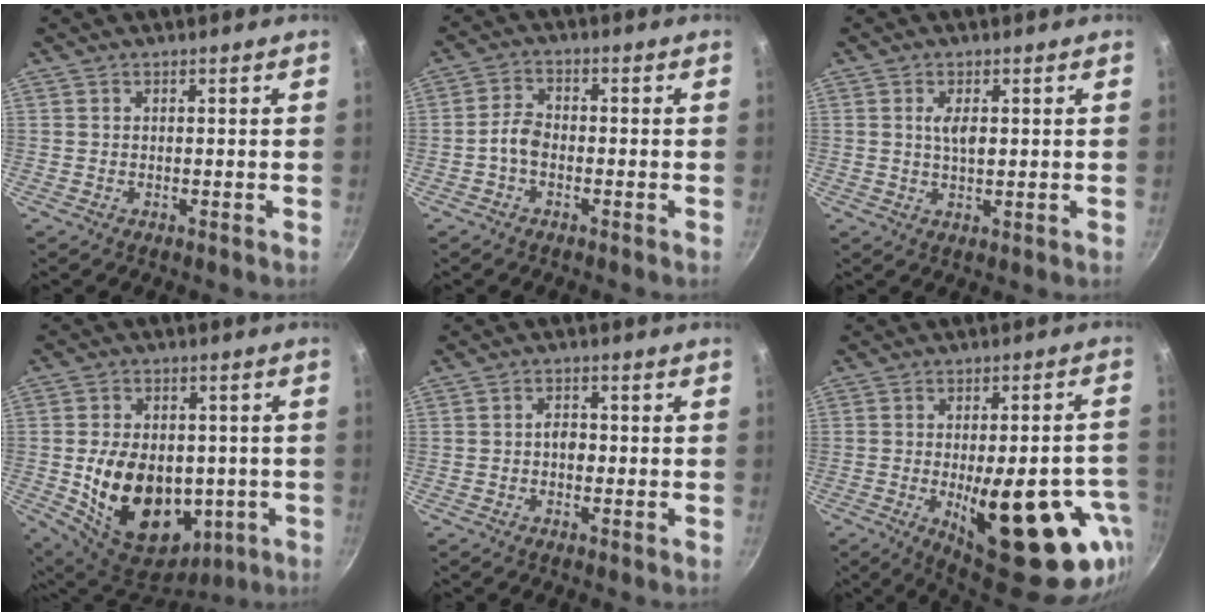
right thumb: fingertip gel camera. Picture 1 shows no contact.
{"total": 3.7, "force": [-1.5, 2.3, 2.5], "torque": [-0.046, 0.024, -0.036]}
{"total": 3.5, "force": [0.7, 1.5, 3.1], "torque": [-0.050, -0.002, 0.013]}
{"total": 20.6, "force": [-2.7, 14.3, 14.5], "torque": [-0.221, -0.001, -0.019]}
{"total": 3.1, "force": [-0.4, 2.1, 2.2], "torque": [-0.022, 0.007, -0.009]}
{"total": 26.5, "force": [-8.3, 10.6, 22.8], "torque": [-0.252, 0.008, -0.093]}